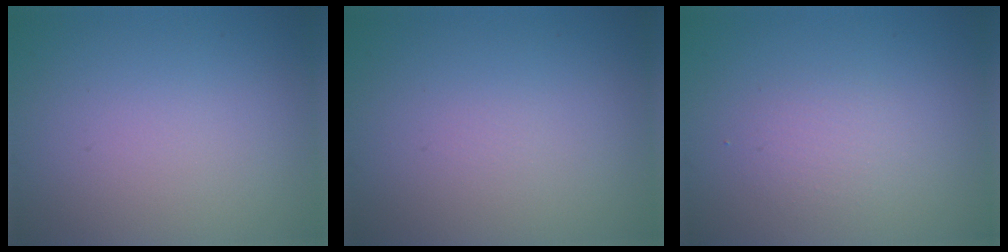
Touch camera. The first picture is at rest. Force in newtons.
{"total": 0.0}
{"total": 1.5, "press": 1.5, "slide": 0.1}